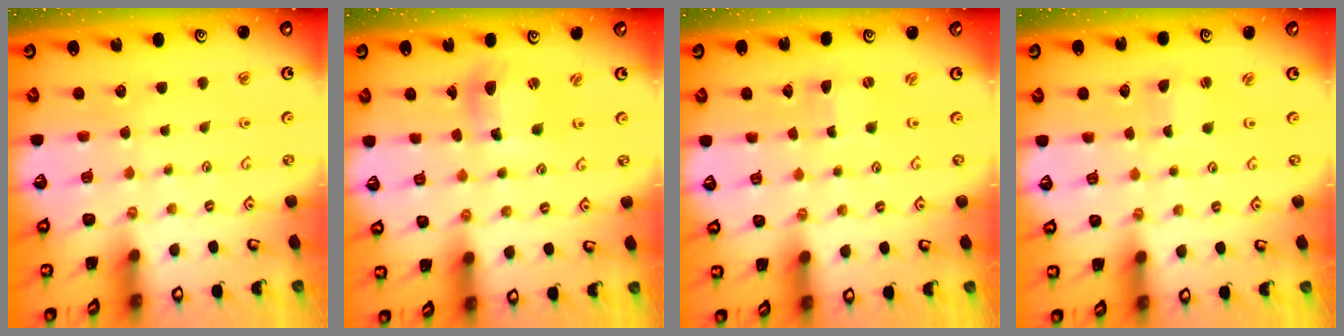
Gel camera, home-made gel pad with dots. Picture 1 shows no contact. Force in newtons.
{"total": 8.7, "press": 8.6, "slide": 1.1}
{"total": 0.0}
{"total": 1.3, "press": 1.3, "slide": 0.0}